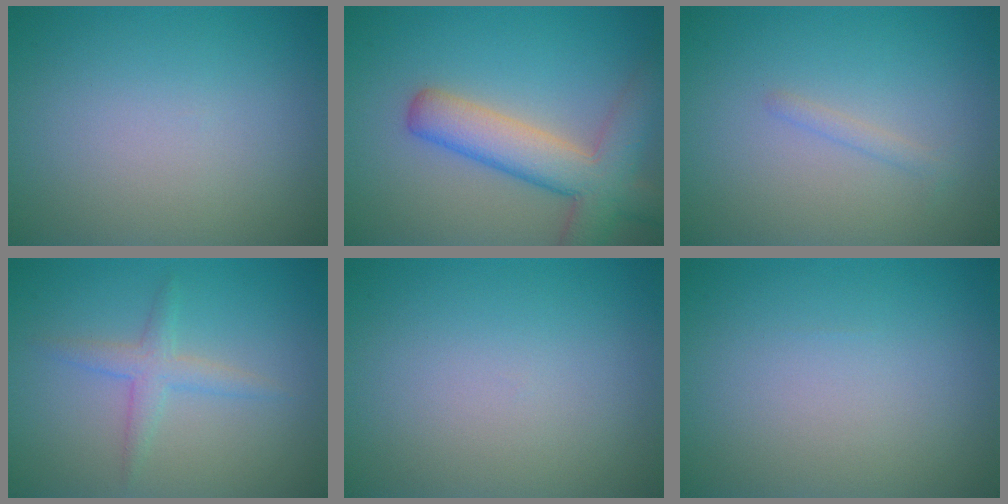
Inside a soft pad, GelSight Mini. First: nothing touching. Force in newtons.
{"total": 6.9, "press": 6.9, "slide": 0.5}
{"total": 0.9, "press": 0.9, "slide": 0.1}
{"total": 2.2, "press": 2.2, "slide": 0.1}
{"total": 0.0}
{"total": 0.0}